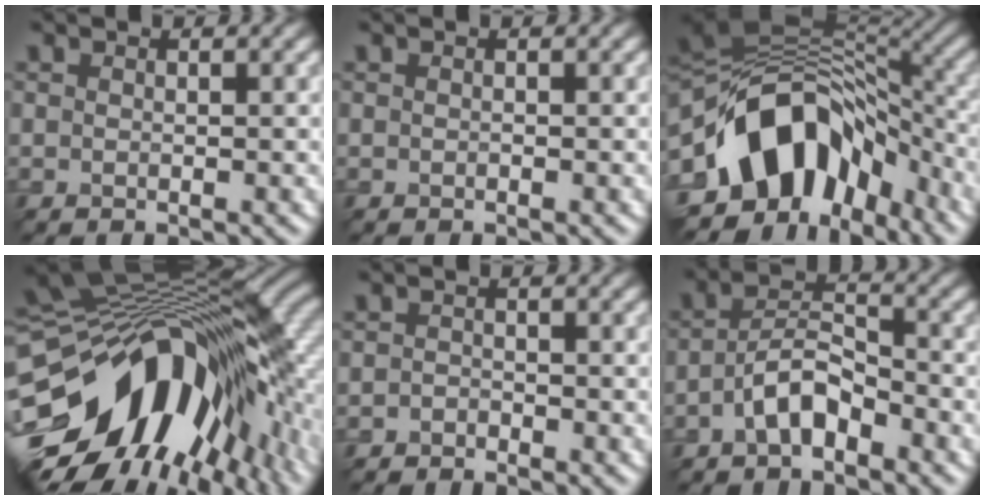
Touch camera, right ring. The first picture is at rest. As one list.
[{"total": 0.7, "force": [-0.3, -0.5, -0.4], "torque": [-0.006, -0.004, 0.006]}, {"total": 12.7, "force": [-4.3, 8.4, 8.5], "torque": [-0.157, 0.017, -0.064]}, {"total": 16.6, "force": [-5.2, 9.5, 12.5], "torque": [-0.239, -0.019, -0.066]}, {"total": 1.8, "force": [-1.3, -0.6, -0.9], "torque": [-0.005, 0.001, -0.010]}, {"total": 3.2, "force": [-2.6, 0.6, 1.7], "torque": [-0.052, 0.017, -0.036]}]